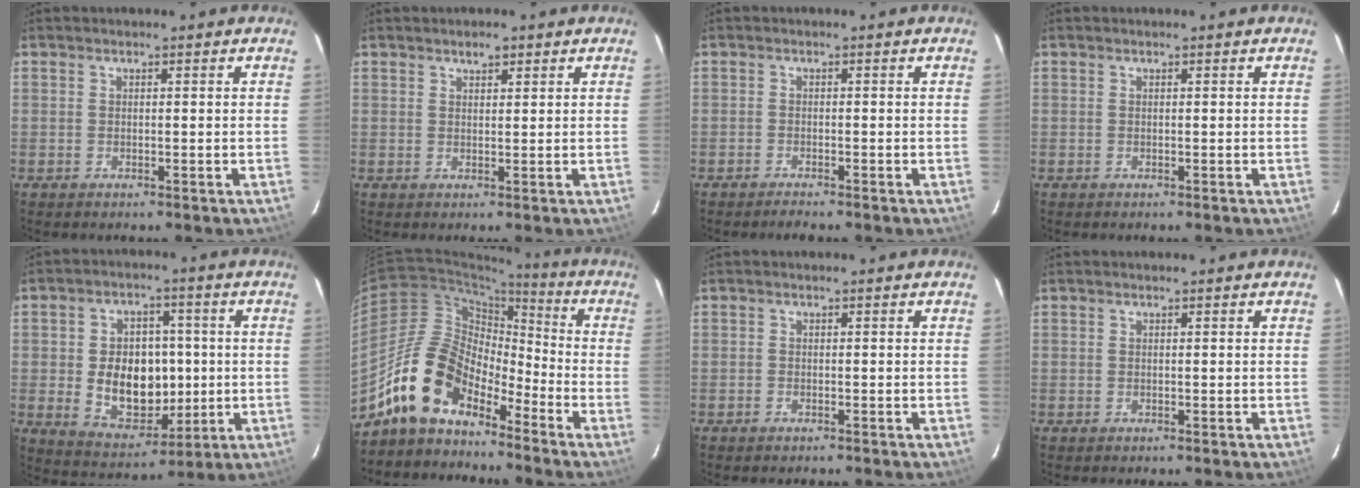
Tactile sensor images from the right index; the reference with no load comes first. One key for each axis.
{"total": 2.0, "fx": 1.4, "fy": 1.0, "fz": 1.1, "tx": -0.016, "ty": 0.006, "tz": 0.023}
{"total": 1.6, "fx": -1.5, "fy": 0.1, "fz": 0.4, "tx": -0.020, "ty": -0.004, "tz": -0.029}
{"total": 0.0}
{"total": 13.1, "fx": -0.8, "fy": 9.5, "fz": 9.0, "tx": -0.178, "ty": 0.006, "tz": 0.009}
{"total": 13.5, "fx": -10.2, "fy": 6.2, "fz": 6.4, "tx": -0.115, "ty": 0.019, "tz": -0.196}
{"total": 0.9, "fx": -0.8, "fy": 0.4, "fz": 0.1, "tx": -0.007, "ty": 0.001, "tz": -0.015}
{"total": 0.0}